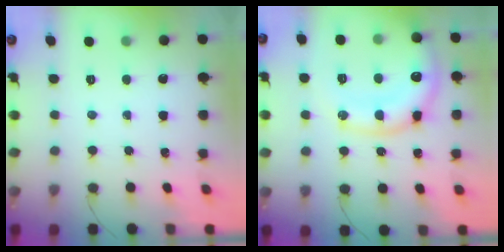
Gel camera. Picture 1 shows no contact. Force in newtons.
{"total": 17.0, "press": 16.9, "slide": 1.5}